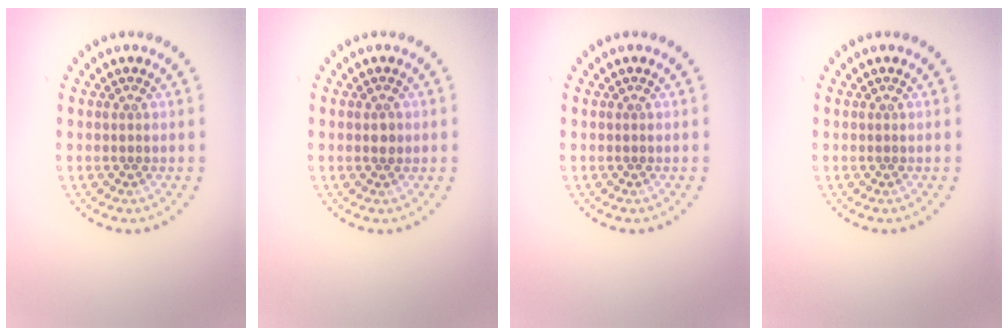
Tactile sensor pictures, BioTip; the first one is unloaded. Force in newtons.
{"total": 0.8, "press": 0.8, "slide": 0.1}
{"total": 0.0}
{"total": 0.0}